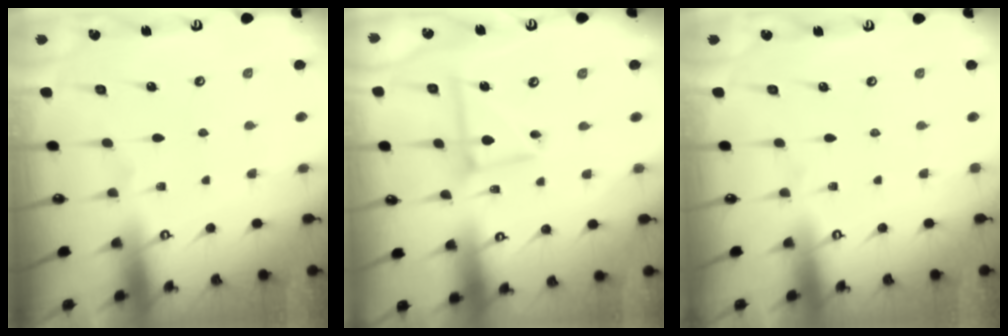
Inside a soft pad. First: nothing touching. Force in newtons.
{"total": 7.2, "press": 7.2, "slide": 0.6}
{"total": 0.0}